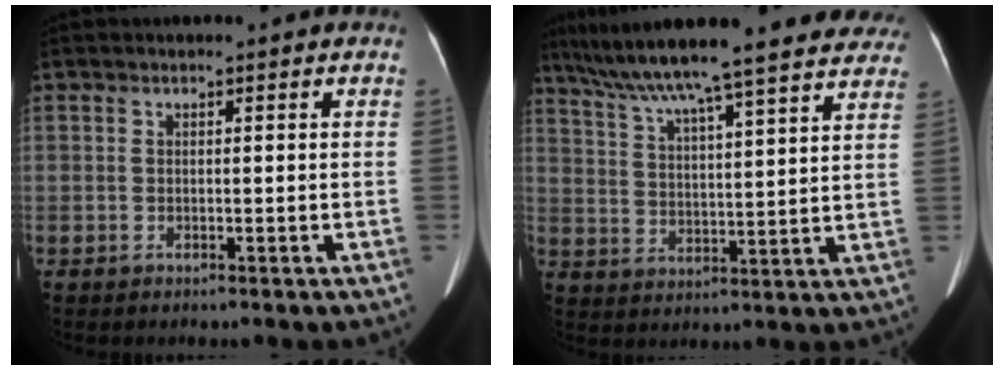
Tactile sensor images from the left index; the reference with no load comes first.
{"total": 27.2, "force": [23.4, 3.0, 13.6], "torque": [-0.223, 0.000, 0.312]}